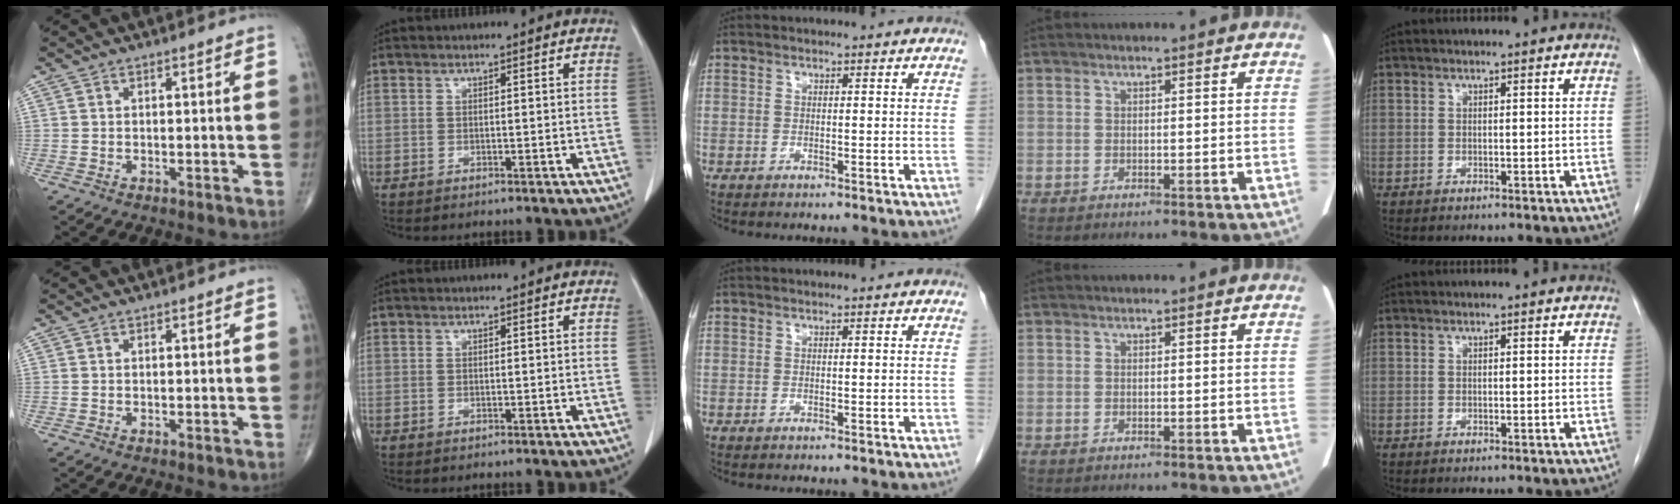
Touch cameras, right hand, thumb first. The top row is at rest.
{}